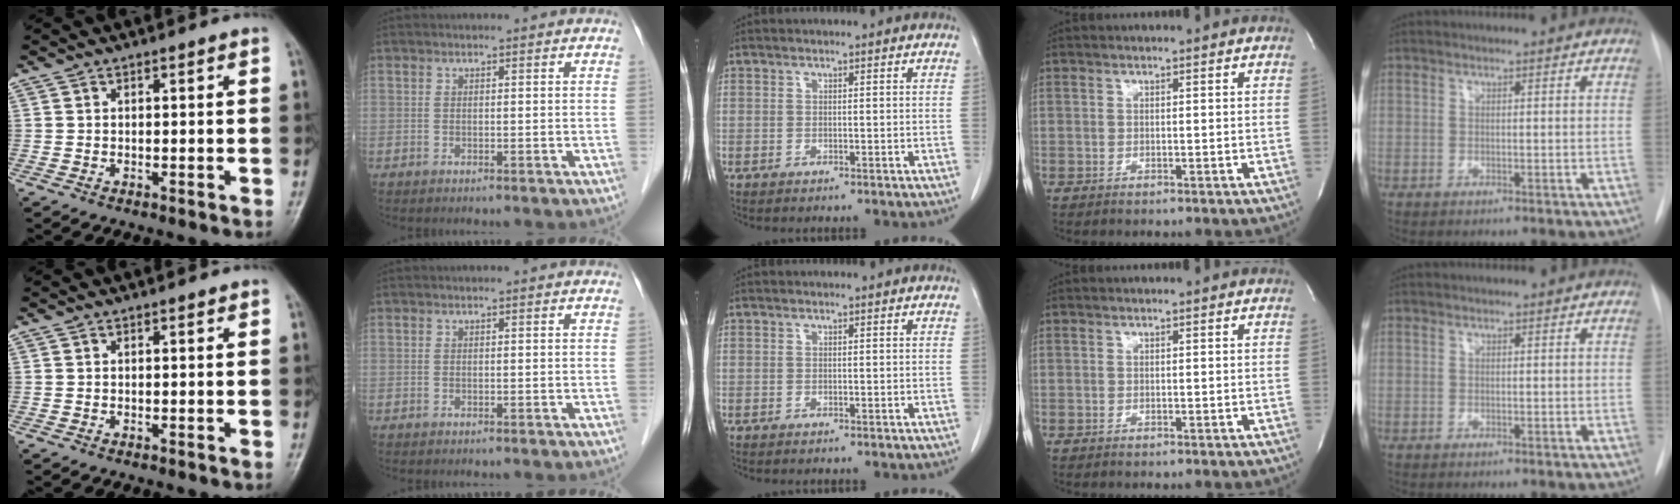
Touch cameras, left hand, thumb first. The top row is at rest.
{}